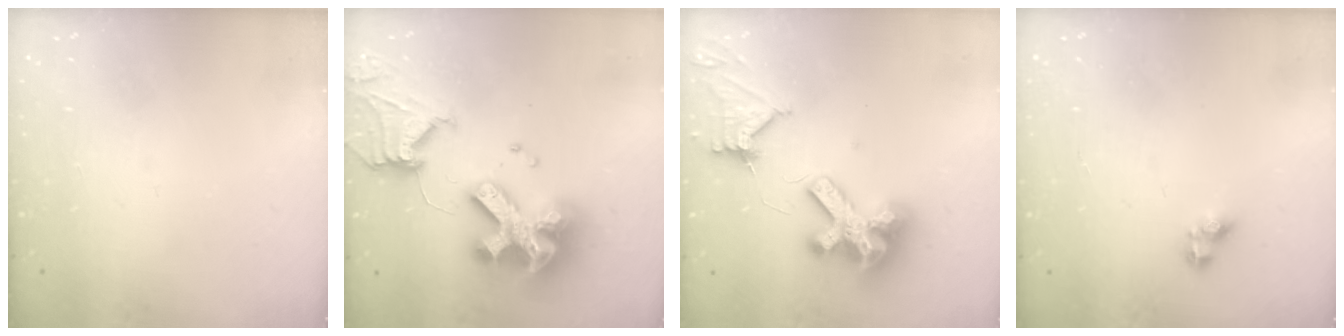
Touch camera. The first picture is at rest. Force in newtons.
{"total": 21.2, "press": 21.1, "slide": 2.3}
{"total": 12.6, "press": 12.5, "slide": 1.4}
{"total": 3.0, "press": 2.9, "slide": 0.9}